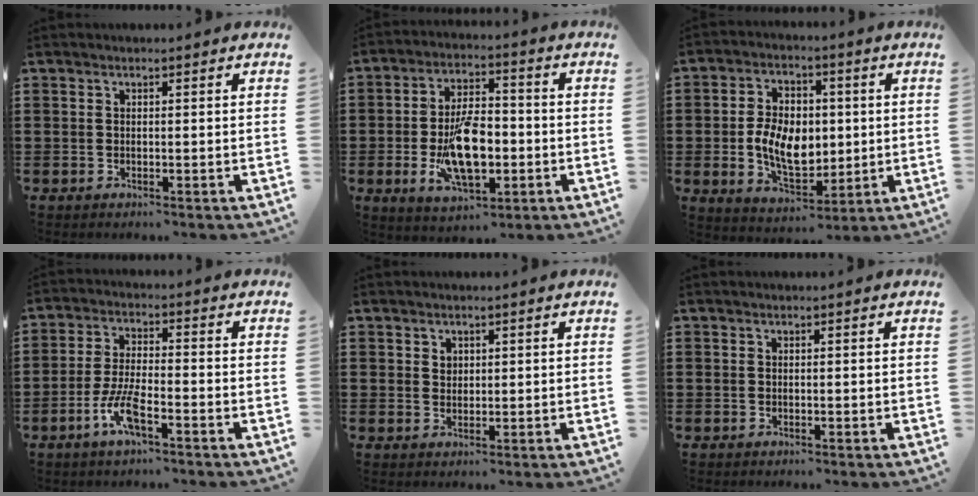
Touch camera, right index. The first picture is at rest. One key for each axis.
{"total": 11.6, "fx": -2.6, "fy": 5.5, "fz": 9.9, "tx": -0.185, "ty": -0.007, "tz": -0.047}
{"total": 8.7, "fx": -0.3, "fy": 5.7, "fz": 6.5, "tx": -0.138, "ty": 0.008, "tz": -0.007}
{"total": 6.5, "fx": -3.4, "fy": 1.5, "fz": 5.4, "tx": -0.127, "ty": -0.013, "tz": -0.068}
{"total": 1.4, "fx": 0.9, "fy": 1.1, "fz": 0.3, "tx": -0.009, "ty": 0.004, "tz": 0.017}
{"total": 0.0}